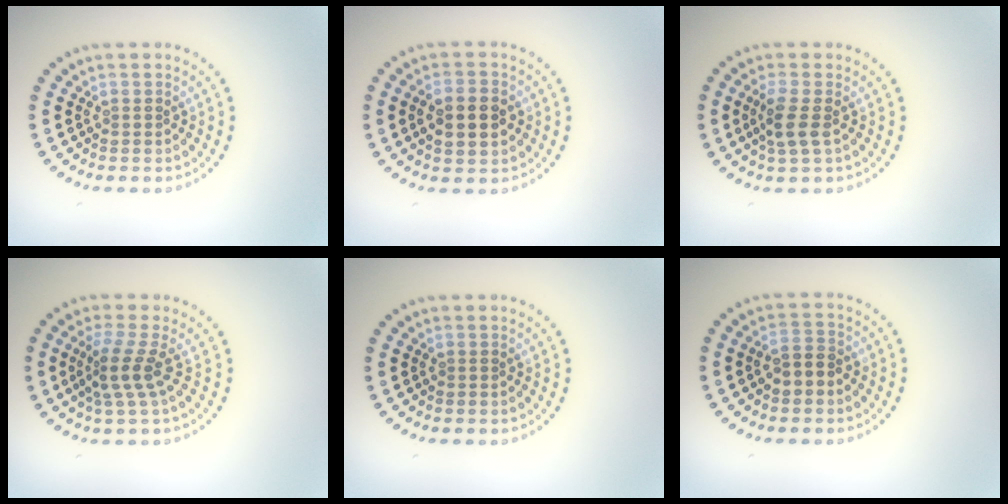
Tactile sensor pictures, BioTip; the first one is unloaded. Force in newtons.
{"total": 4.0, "press": 4.0, "slide": 0.1}
{"total": 2.4, "press": 2.1, "slide": 1.0}
{"total": 2.8, "press": 1.9, "slide": 2.1}
{"total": 0.0}
{"total": 2.5, "press": 2.4, "slide": 0.6}